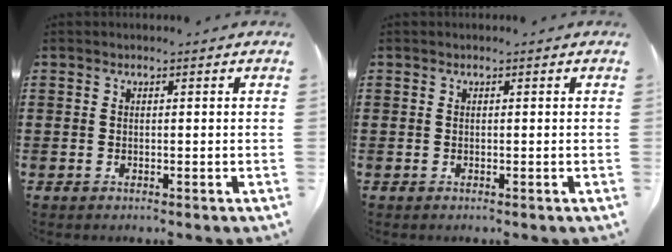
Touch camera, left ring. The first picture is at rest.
{"total": 0.0}